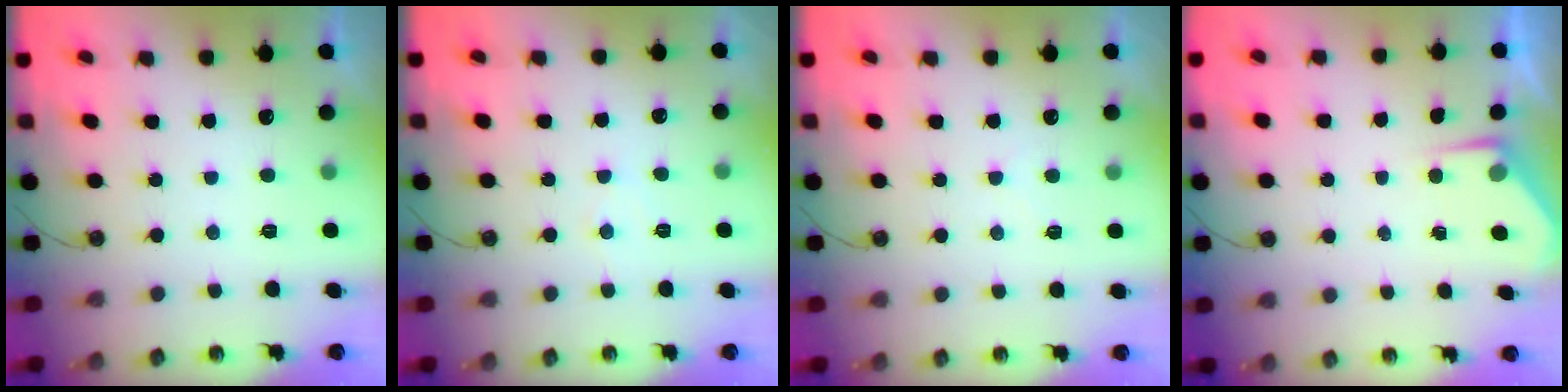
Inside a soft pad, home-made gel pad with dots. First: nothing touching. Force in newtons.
{"total": 4.7, "press": 4.6, "slide": 0.8}
{"total": 2.9, "press": 2.9, "slide": 0.5}
{"total": 3.1, "press": 3.1, "slide": 0.4}